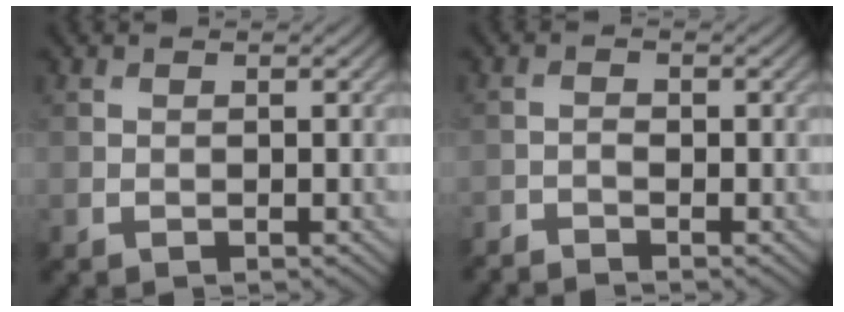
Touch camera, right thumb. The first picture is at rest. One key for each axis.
{"total": 1.8, "fx": -1.8, "fy": 0.2, "fz": 0.5, "tx": -0.010, "ty": -0.003, "tz": -0.040}